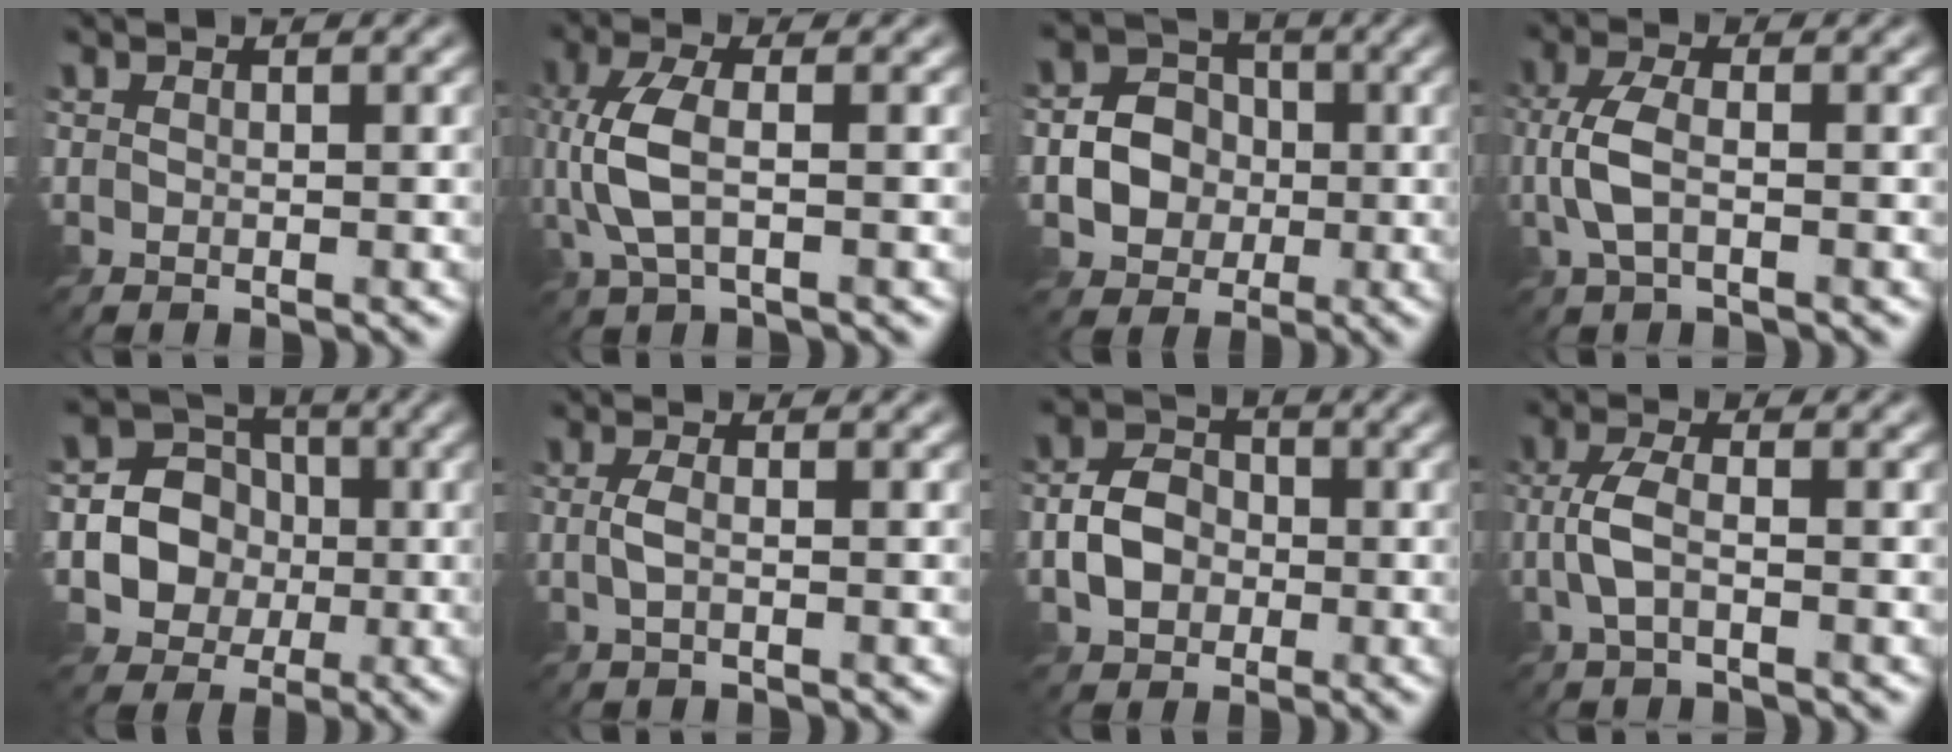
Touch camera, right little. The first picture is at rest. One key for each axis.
{"total": 5.1, "fx": -0.5, "fy": 2.4, "fz": 4.5, "tx": -0.116, "ty": -0.001, "tz": -0.011}
{"total": 5.1, "fx": -1.0, "fy": 4.5, "fz": 2.2, "tx": -0.024, "ty": 0.004, "tz": -0.035}
{"total": 3.8, "fx": -0.8, "fy": 1.7, "fz": 3.3, "tx": -0.082, "ty": 0.002, "tz": -0.022}
{"total": 8.2, "fx": -1.4, "fy": 7.6, "fz": 2.8, "tx": -0.056, "ty": 0.013, "tz": -0.048}
{"total": 1.5, "fx": -0.5, "fy": 0.4, "fz": 1.3, "tx": -0.029, "ty": 0.001, "tz": -0.014}
{"total": 4.2, "fx": -1.3, "fy": 3.3, "fz": 2.2, "tx": -0.037, "ty": 0.005, "tz": -0.029}
{"total": 3.1, "fx": -0.8, "fy": 1.2, "fz": 2.7, "tx": -0.064, "ty": 0.002, "tz": -0.021}